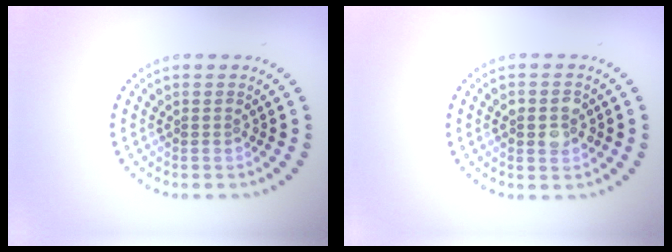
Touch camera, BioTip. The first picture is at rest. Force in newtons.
{"total": 2.8, "press": 2.8, "slide": 0.1}